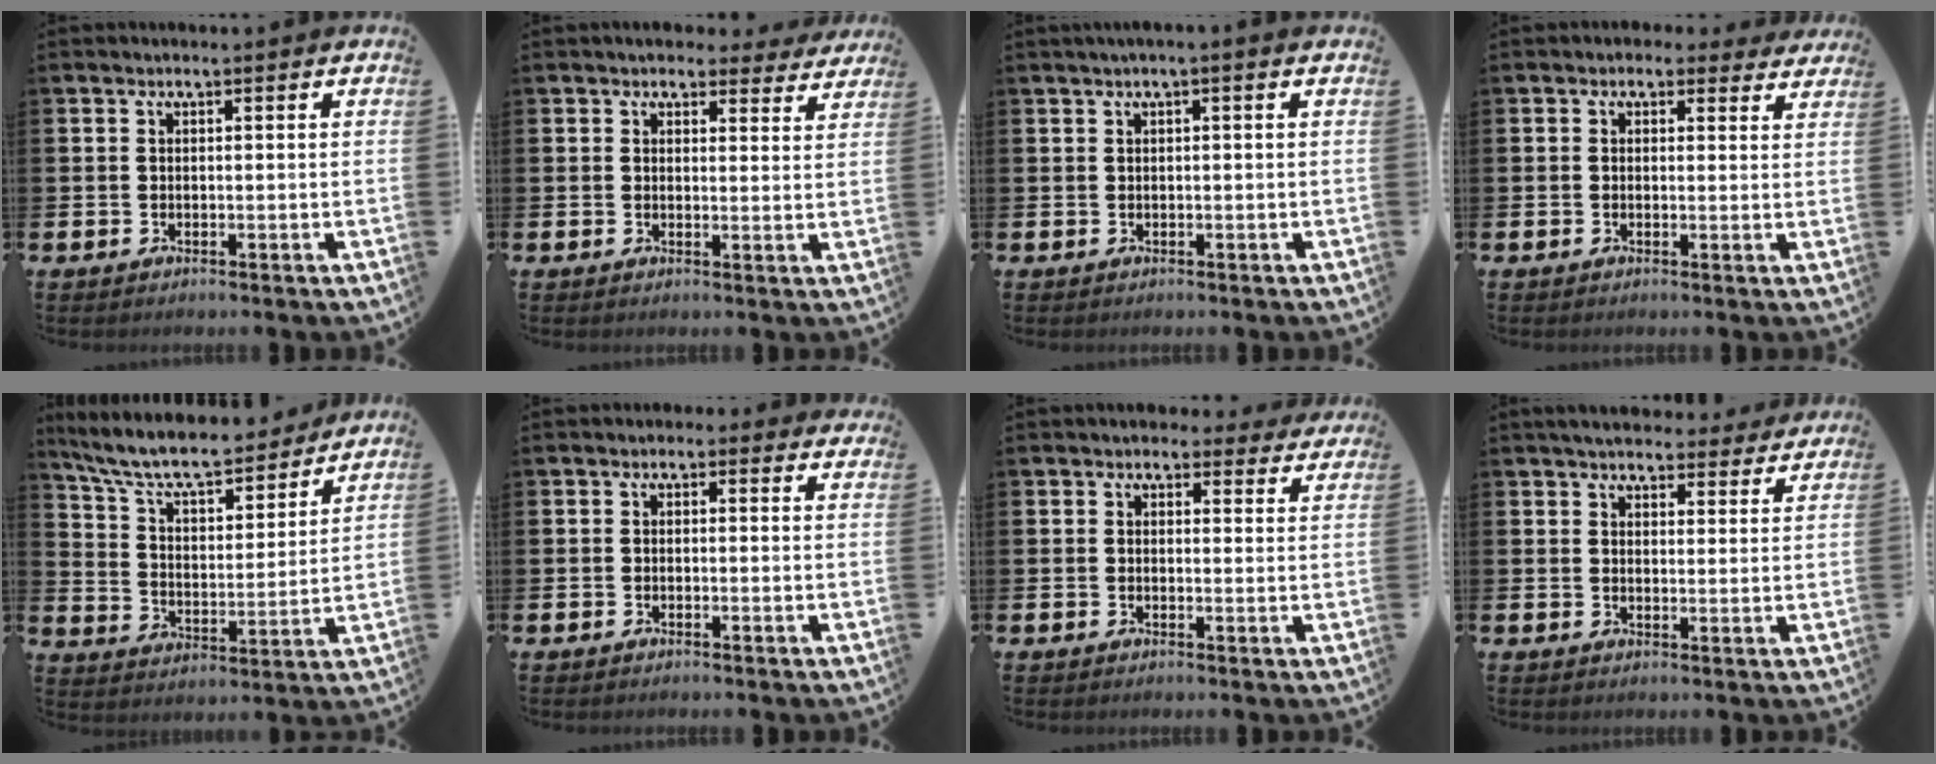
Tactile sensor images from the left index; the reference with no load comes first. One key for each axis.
{"total": 3.5, "fx": 3.2, "fy": 1.3, "fz": 0.4, "tx": 0.001, "ty": -0.018, "tz": 0.055}
{"total": 0.9, "fx": 0.1, "fy": 0.0, "fz": 0.9, "tx": -0.022, "ty": 0.005, "tz": 0.002}
{"total": 1.8, "fx": 1.4, "fy": 1.0, "fz": 0.0, "tx": 0.003, "ty": -0.003, "tz": 0.022}
{"total": 9.1, "fx": 8.3, "fy": 2.1, "fz": 3.2, "tx": -0.096, "ty": -0.059, "tz": 0.141}
{"total": 0.7, "fx": 0.0, "fy": 0.6, "fz": 0.2, "tx": -0.004, "ty": 0.009, "tz": -0.003}
{"total": 2.7, "fx": 2.4, "fy": 1.2, "fz": 0.1, "tx": 0.008, "ty": -0.012, "tz": 0.039}
{"total": 4.8, "fx": 4.6, "fy": 1.3, "fz": 0.6, "tx": -0.017, "ty": -0.025, "tz": 0.082}